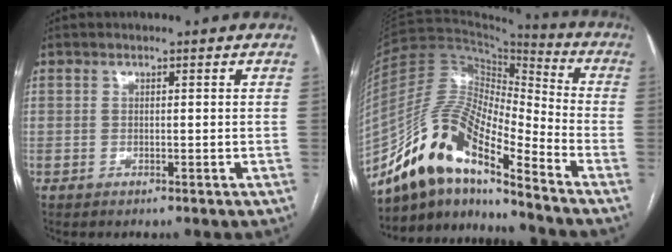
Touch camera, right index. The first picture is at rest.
{"total": 16.0, "force": [-12.1, 3.0, 10.1], "torque": [-0.200, 0.021, -0.219]}